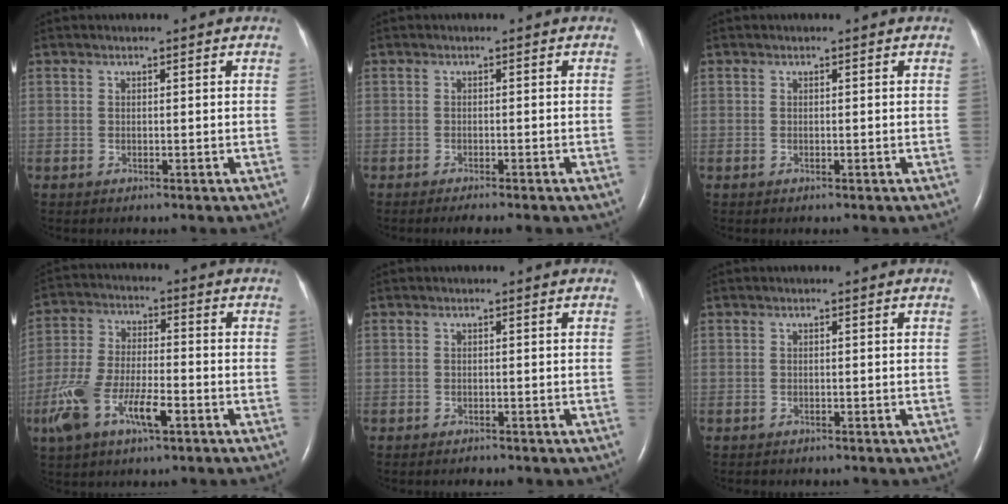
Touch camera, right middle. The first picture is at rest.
{"total": 4.2, "force": [-3.4, 0.4, 2.4], "torque": [-0.025, -0.006, -0.039]}
{"total": 0.0}
{"total": 10.9, "force": [-4.9, 3.6, 9.0], "torque": [-0.197, 0.000, -0.089]}
{"total": 1.3, "force": [-1.1, 0.5, 0.6], "torque": [-0.014, -0.002, -0.008]}
{"total": 0.8, "force": [-0.7, 0.4, 0.2], "torque": [-0.011, -0.001, -0.010]}